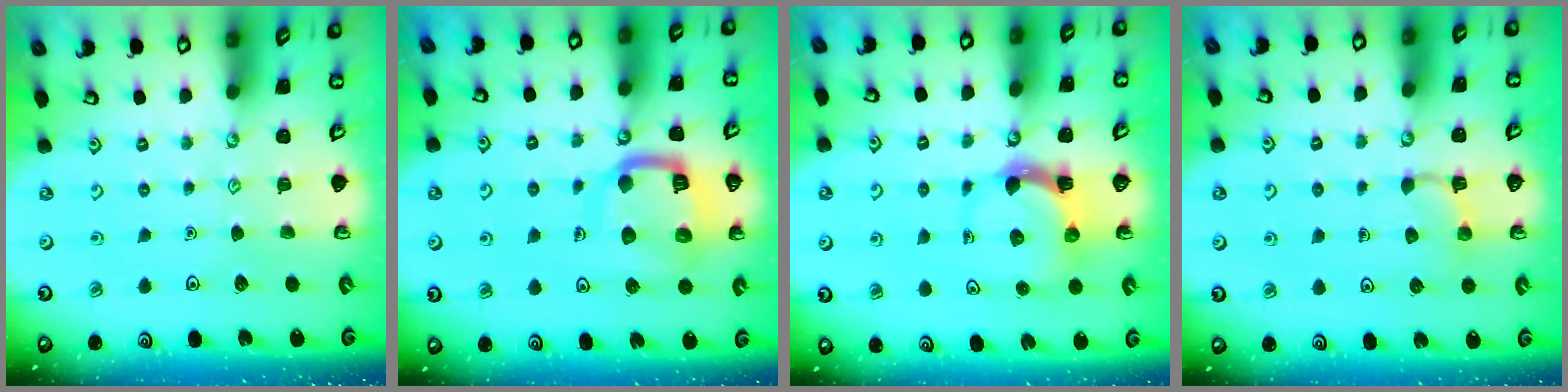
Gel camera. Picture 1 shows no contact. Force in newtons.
{"total": 12.8, "press": 12.7, "slide": 1.3}
{"total": 6.2, "press": 6.1, "slide": 1.4}
{"total": 3.5, "press": 3.4, "slide": 0.8}